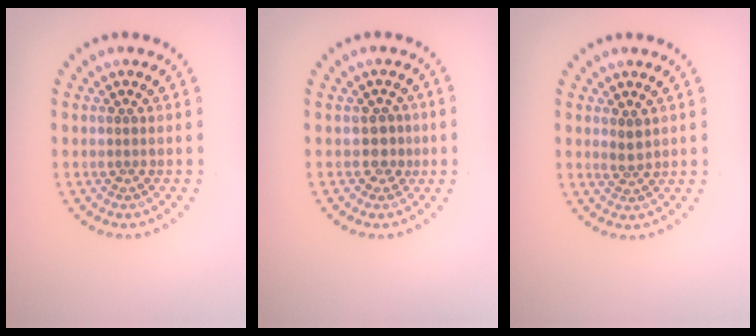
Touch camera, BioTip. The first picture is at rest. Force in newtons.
{"total": 1.6, "press": 1.3, "slide": 0.9}
{"total": 1.3, "press": 1.1, "slide": 0.7}